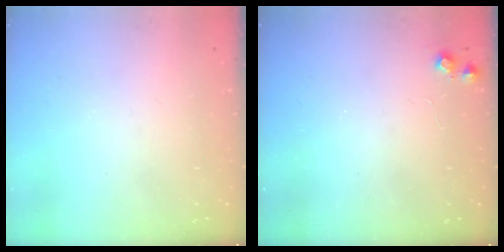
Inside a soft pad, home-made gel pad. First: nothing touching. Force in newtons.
{"total": 5.6, "press": 5.5, "slide": 0.8}